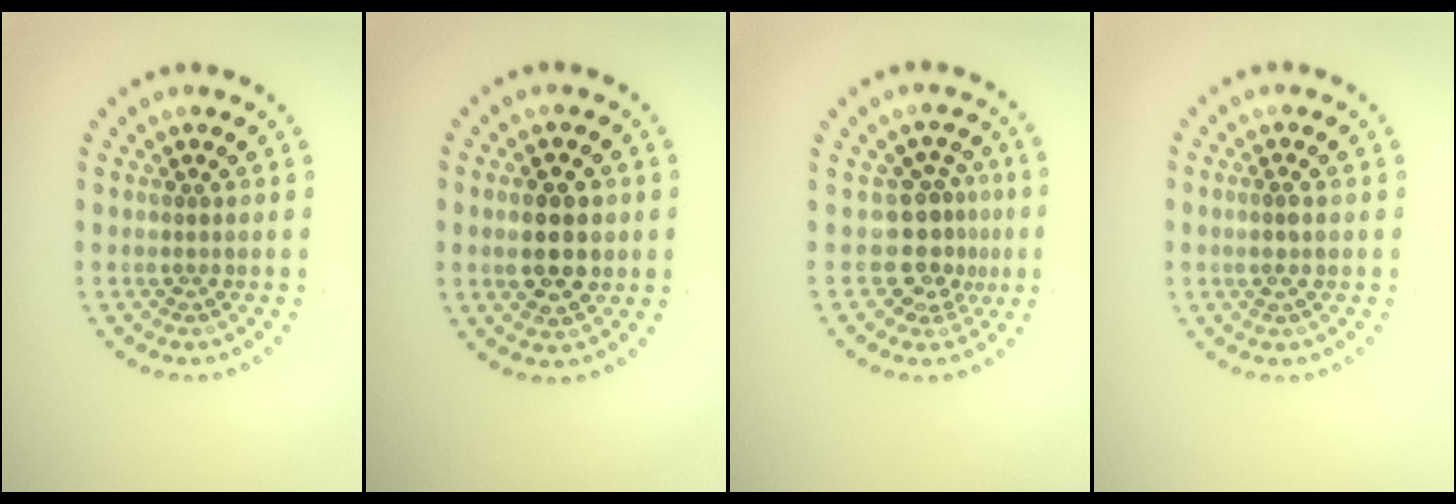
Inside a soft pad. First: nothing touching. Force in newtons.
{"total": 4.0, "press": 4.0, "slide": 0.4}
{"total": 3.3, "press": 2.6, "slide": 2.1}
{"total": 1.0, "press": 0.7, "slide": 0.7}